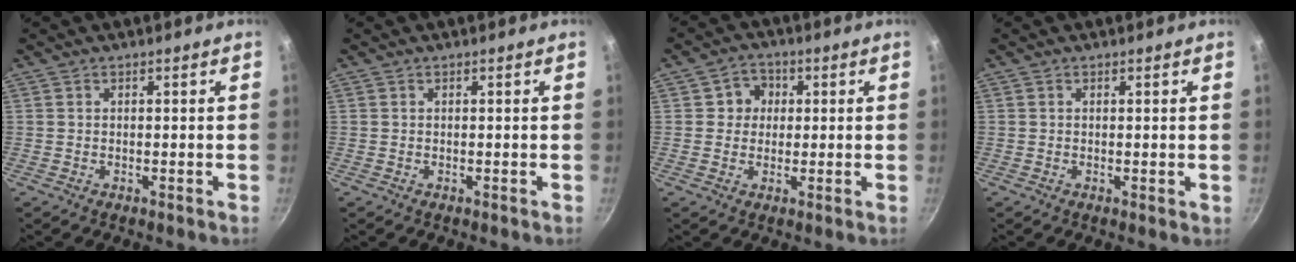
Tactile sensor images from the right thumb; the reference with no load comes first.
{"total": 0.0}
{"total": 2.2, "force": [0.5, 2.0, 0.8], "torque": [0.001, 0.002, 0.004]}
{"total": 0.7, "force": [0.1, 0.2, 0.7], "torque": [-0.012, -0.004, 0.000]}